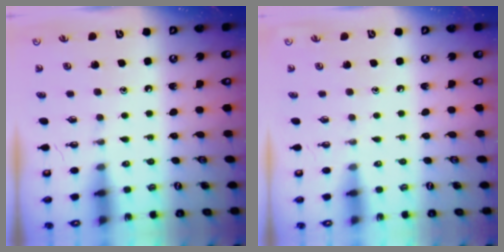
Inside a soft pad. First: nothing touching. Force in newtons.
{"total": 0.0}